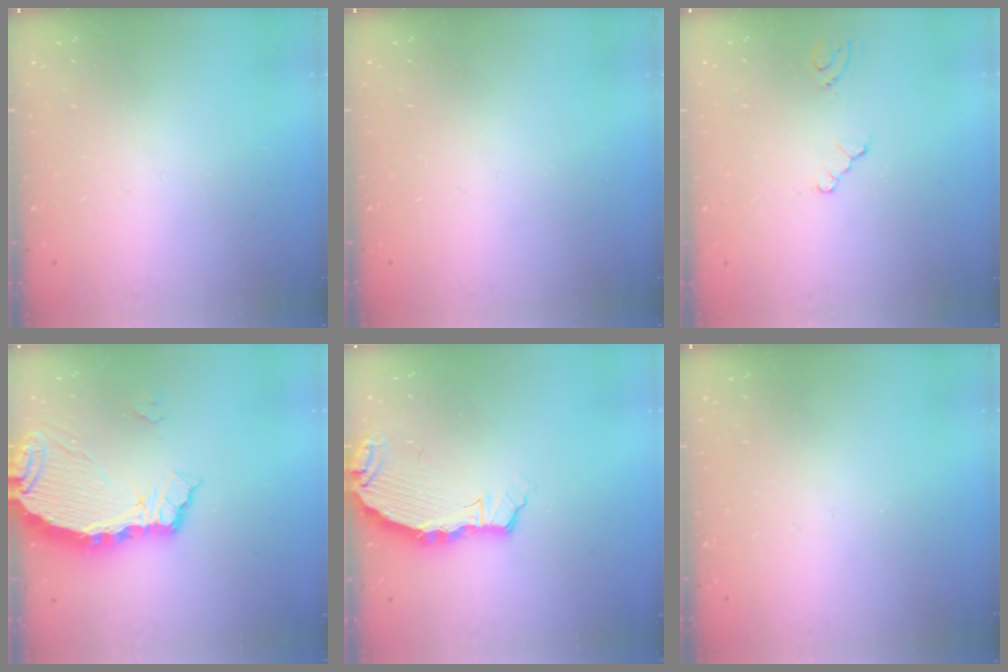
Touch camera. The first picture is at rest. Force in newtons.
{"total": 0.0}
{"total": 2.1, "press": 2.1, "slide": 0.3}
{"total": 10.4, "press": 10.4, "slide": 0.8}
{"total": 4.4, "press": 4.4, "slide": 0.6}
{"total": 0.0}